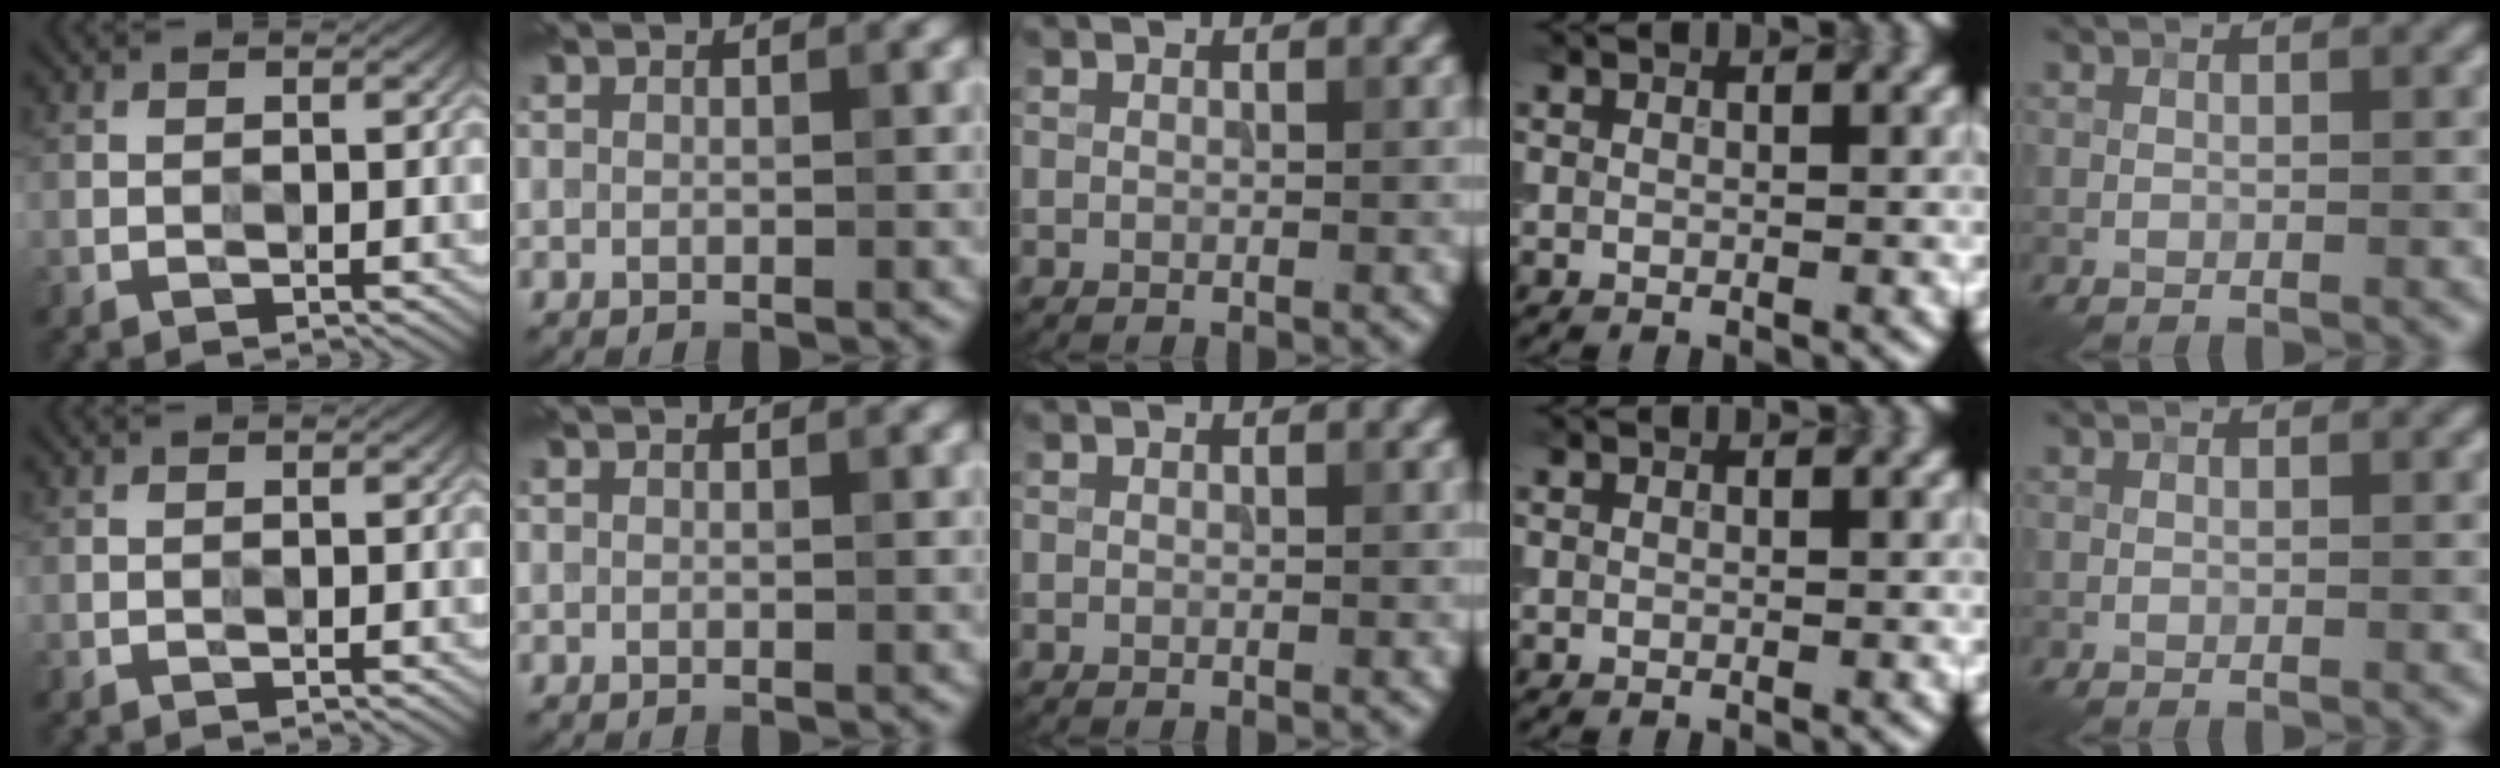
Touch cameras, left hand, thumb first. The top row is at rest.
{}